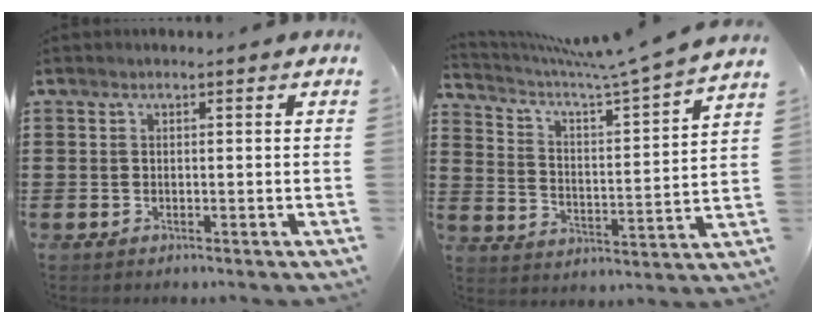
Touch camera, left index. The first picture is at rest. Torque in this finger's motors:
{"motor_torque": [0.12, 0.07, 0.25, 0.15]}